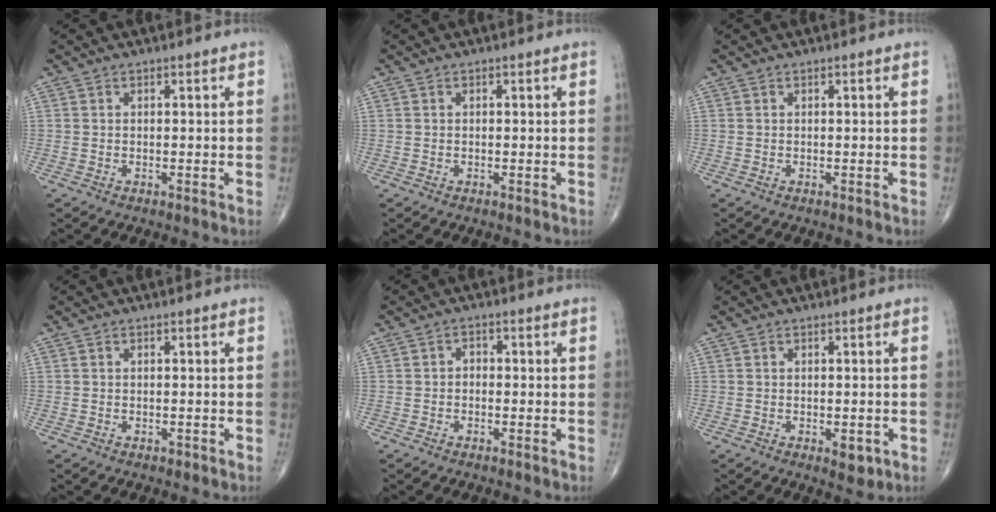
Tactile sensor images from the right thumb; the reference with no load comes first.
{"total": 0.0}
{"total": 0.0}
{"total": 0.6, "force": [-0.3, 0.4, 0.3], "torque": [-0.003, 0.001, -0.005]}
{"total": 1.7, "force": [-0.4, 1.4, 0.9], "torque": [-0.001, 0.009, -0.012]}
{"total": 3.0, "force": [-1.0, 1.6, 2.3], "torque": [-0.021, -0.002, -0.007]}